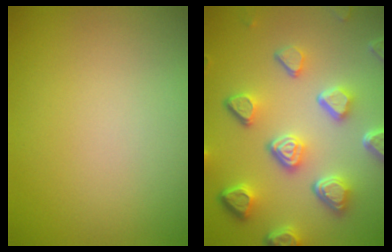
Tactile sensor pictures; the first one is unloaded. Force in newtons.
{"total": 7.5, "press": 5.6, "slide": 5.0}